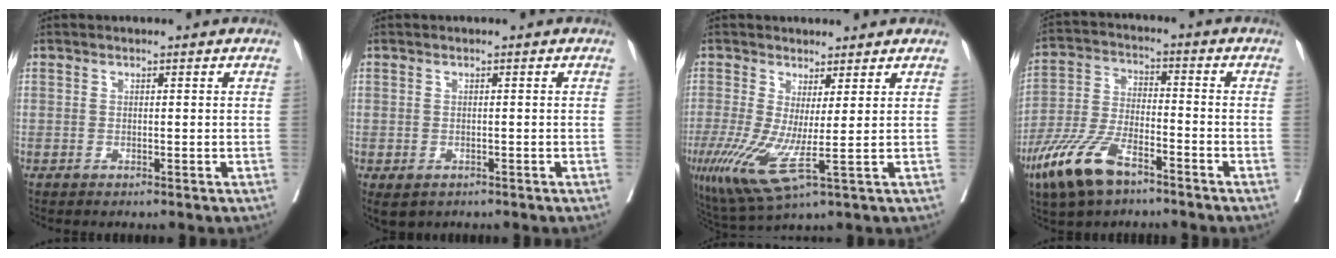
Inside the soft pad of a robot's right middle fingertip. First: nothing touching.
{"total": 2.4, "force": [-1.4, 1.6, 1.2], "torque": [-0.018, -0.004, -0.012]}
{"total": 8.1, "force": [-0.9, 0.6, 8.0], "torque": [-0.167, -0.017, -0.008]}
{"total": 11.3, "force": [-7.2, 3.9, 7.9], "torque": [-0.172, -0.011, -0.140]}